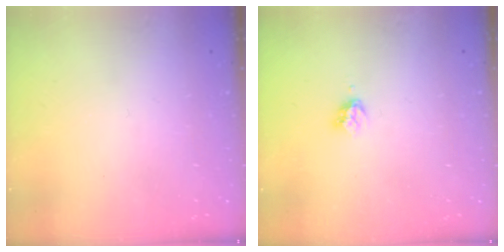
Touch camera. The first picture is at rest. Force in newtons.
{"total": 3.2, "press": 3.1, "slide": 0.5}